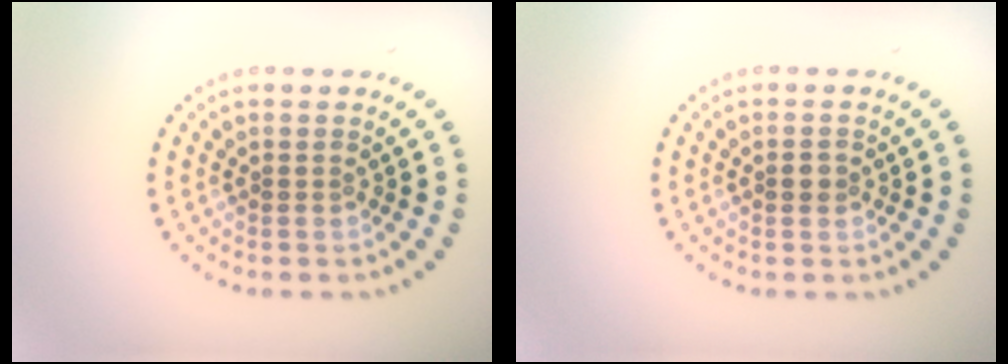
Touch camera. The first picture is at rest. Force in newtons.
{"total": 1.2, "press": 1.2, "slide": 0.1}